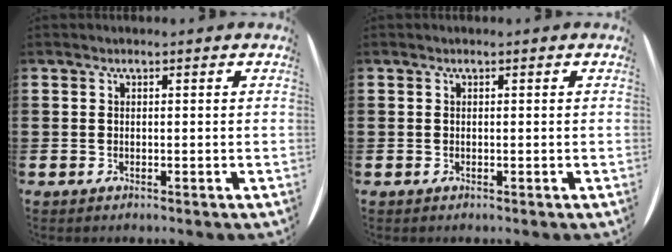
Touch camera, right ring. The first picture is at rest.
{"total": 0.0}